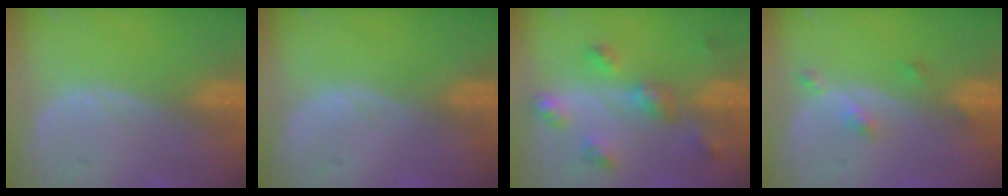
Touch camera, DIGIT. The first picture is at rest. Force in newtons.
{"total": 0.0}
{"total": 5.9, "press": 5.8, "slide": 0.9}
{"total": 2.7, "press": 2.3, "slide": 1.5}